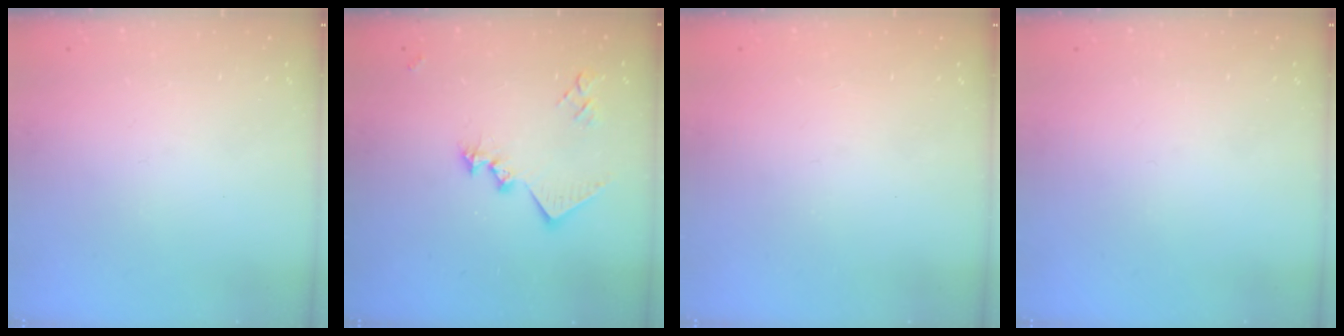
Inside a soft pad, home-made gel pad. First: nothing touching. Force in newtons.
{"total": 14.1, "press": 14.1, "slide": 0.4}
{"total": 1.3, "press": 1.1, "slide": 0.7}
{"total": 0.0}